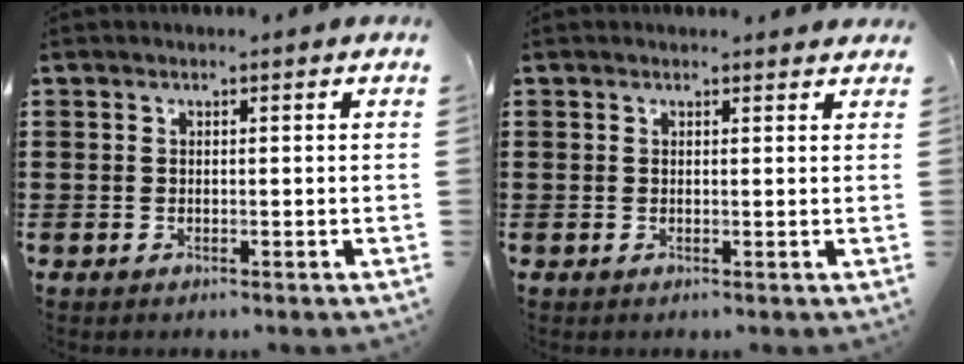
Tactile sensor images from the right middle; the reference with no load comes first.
{"total": 0.7, "force": [0.6, 0.3, 0.2], "torque": [0.003, -0.002, 0.010]}